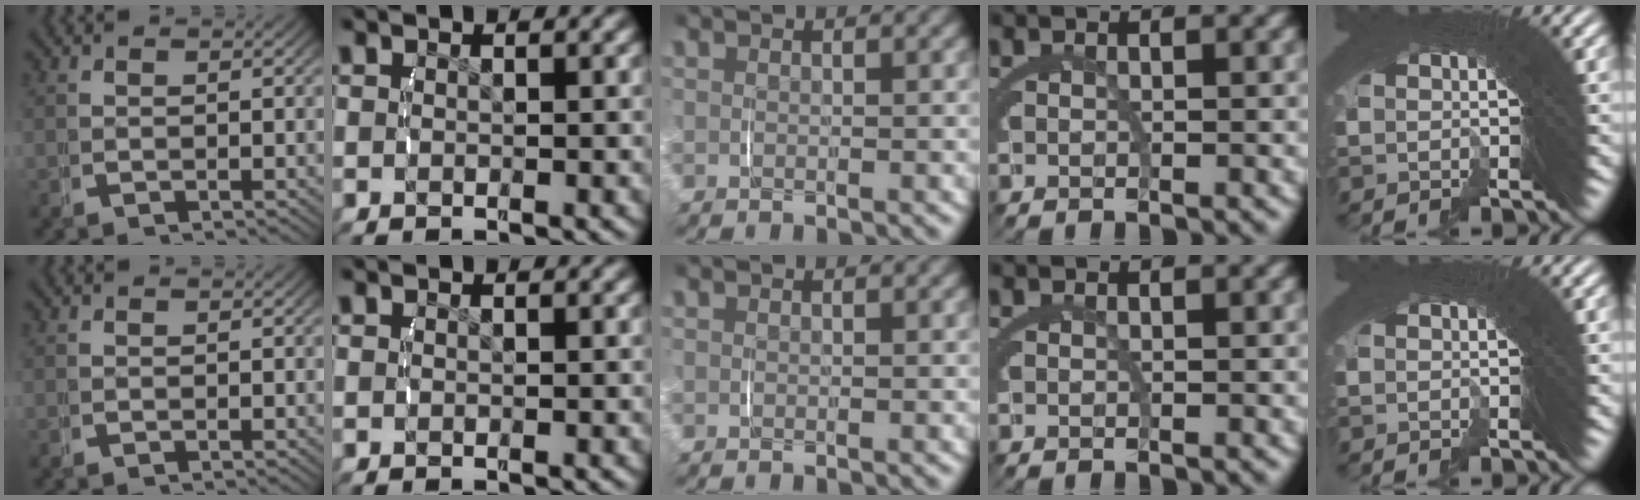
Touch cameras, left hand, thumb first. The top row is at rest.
{}